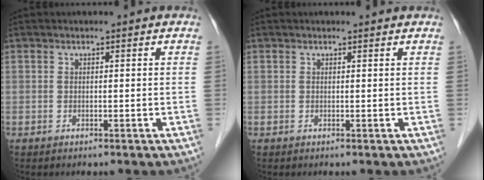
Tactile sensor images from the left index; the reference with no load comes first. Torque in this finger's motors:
{"motor_torque": [0.11, 0.00, -0.07, -0.01]}